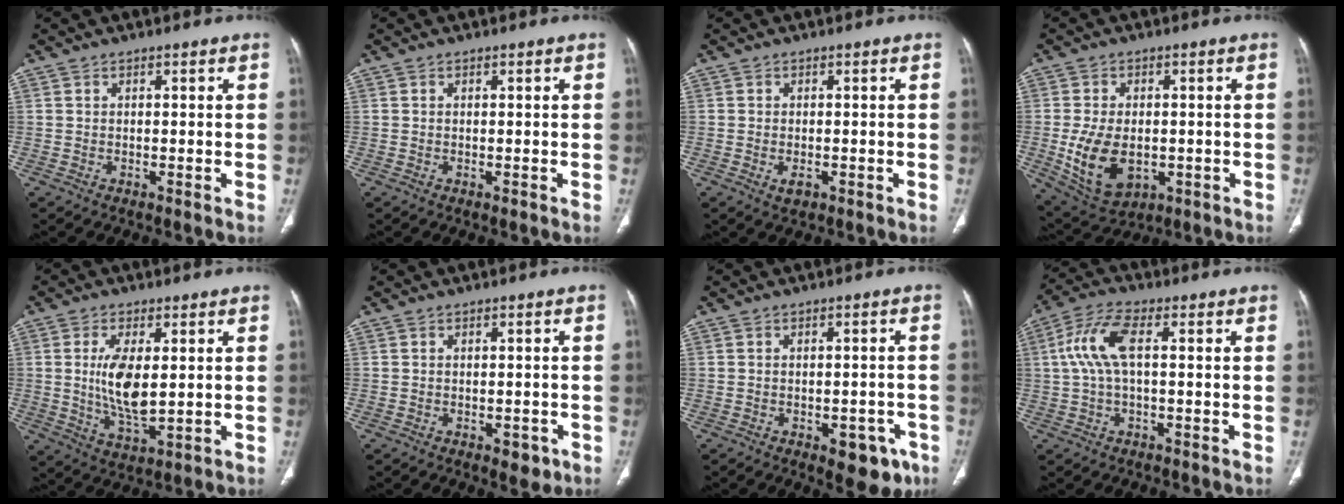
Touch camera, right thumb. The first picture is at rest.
{"total": 0.6, "force": [0.0, 0.4, 0.4], "torque": [-0.011, -0.003, 0.004]}
{"total": 2.0, "force": [-0.7, 1.2, 1.4], "torque": [-0.023, -0.001, -0.008]}
{"total": 11.8, "force": [-2.0, 7.5, 8.8], "torque": [-0.152, -0.004, -0.015]}
{"total": 9.6, "force": [1.0, 4.0, 8.7], "torque": [-0.166, -0.021, 0.027]}
{"total": 3.1, "force": [-1.4, 1.8, 2.1], "torque": [-0.015, 0.004, -0.011]}
{"total": 7.4, "force": [-3.8, 4.0, 5.0], "torque": [-0.036, 0.017, -0.040]}
{"total": 8.3, "force": [1.0, 3.3, 7.6], "torque": [-0.183, 0.026, 0.016]}